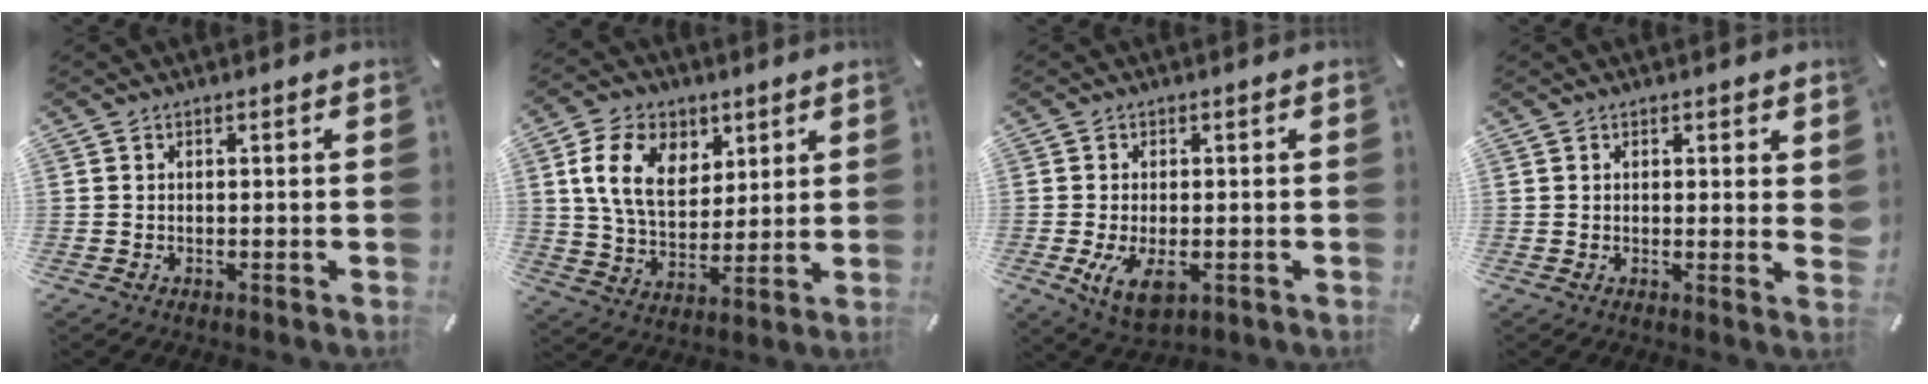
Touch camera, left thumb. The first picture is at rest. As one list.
[{"total": 13.5, "force": [5.5, 9.5, 7.8], "torque": [-0.158, -0.005, 0.102]}, {"total": 6.4, "force": [-1.5, 3.8, 5.0], "torque": [-0.098, -0.008, -0.029]}, {"total": 1.7, "force": [1.1, 0.9, 0.9], "torque": [-0.004, -0.004, 0.016]}]